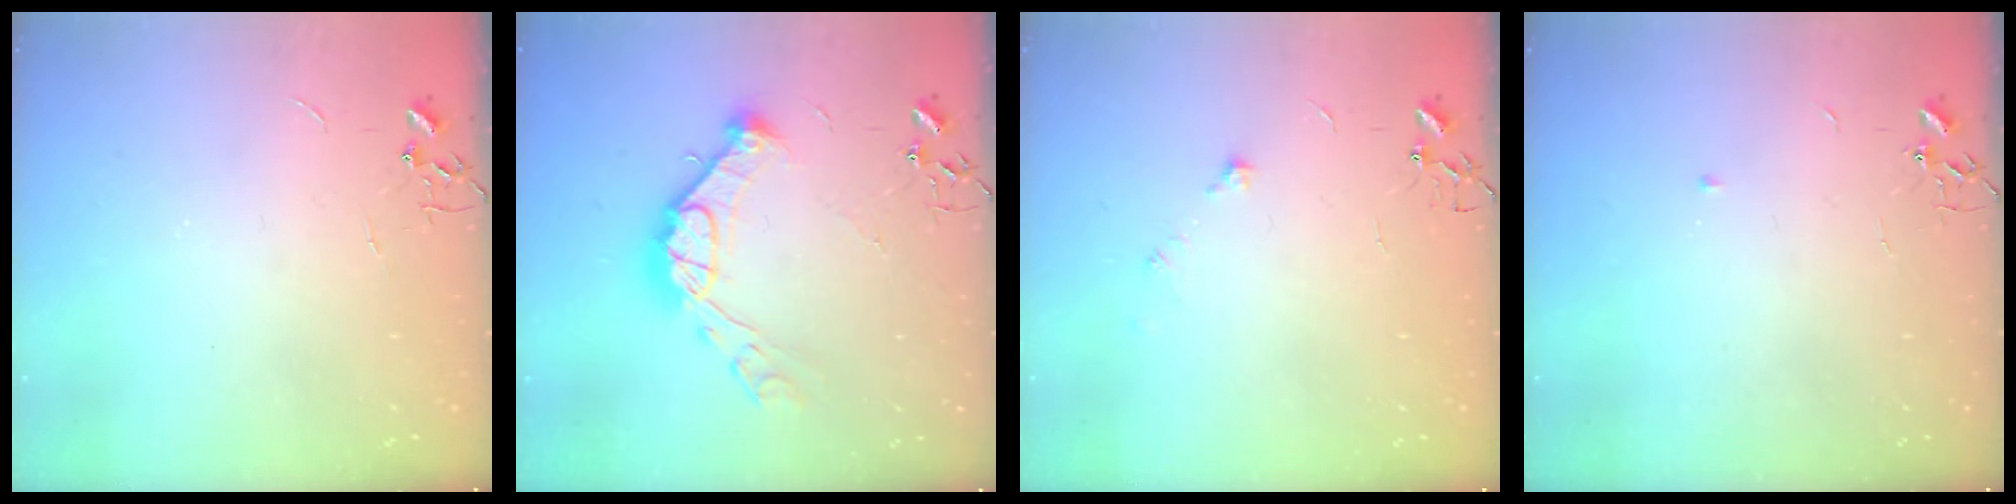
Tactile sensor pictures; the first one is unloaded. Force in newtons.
{"total": 15.3, "press": 15.2, "slide": 1.9}
{"total": 6.6, "press": 6.4, "slide": 1.9}
{"total": 4.2, "press": 4.2, "slide": 0.6}